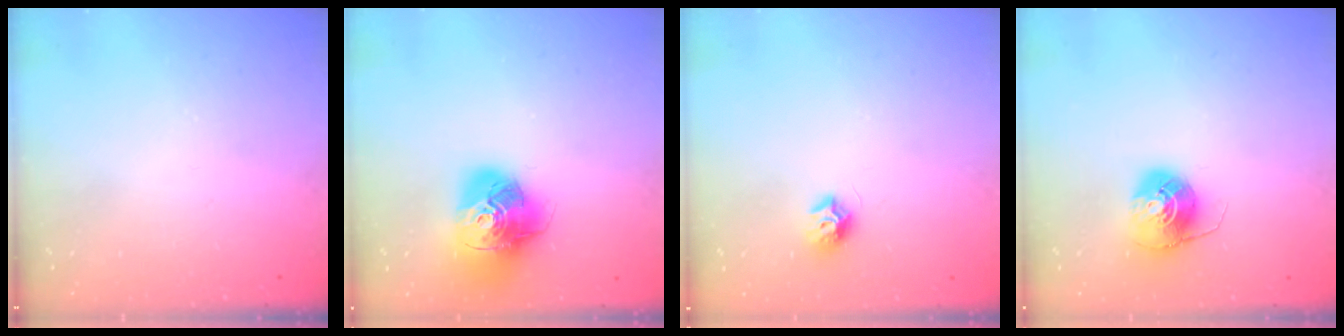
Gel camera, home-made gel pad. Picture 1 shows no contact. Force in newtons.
{"total": 17.1, "press": 17.0, "slide": 2.2}
{"total": 7.6, "press": 7.6, "slide": 0.2}
{"total": 8.1, "press": 8.1, "slide": 0.5}